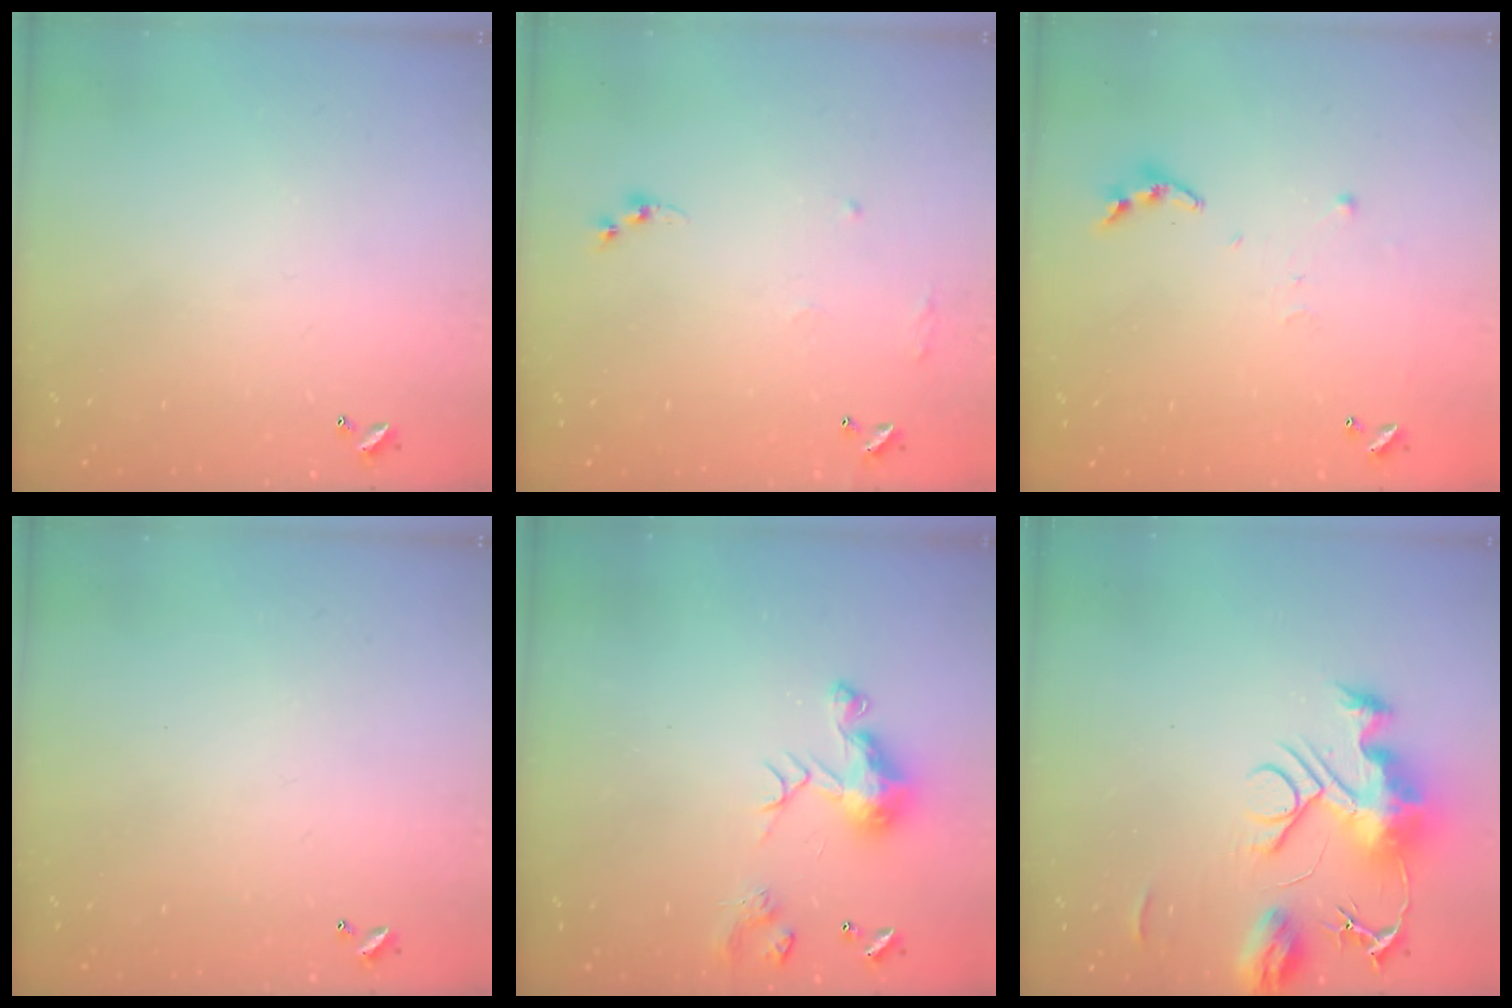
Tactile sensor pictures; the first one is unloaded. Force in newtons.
{"total": 7.5, "press": 7.4, "slide": 0.8}
{"total": 3.8, "press": 3.8, "slide": 0.4}
{"total": 0.0}
{"total": 7.8, "press": 7.7, "slide": 0.7}
{"total": 12.6, "press": 12.6, "slide": 1.2}